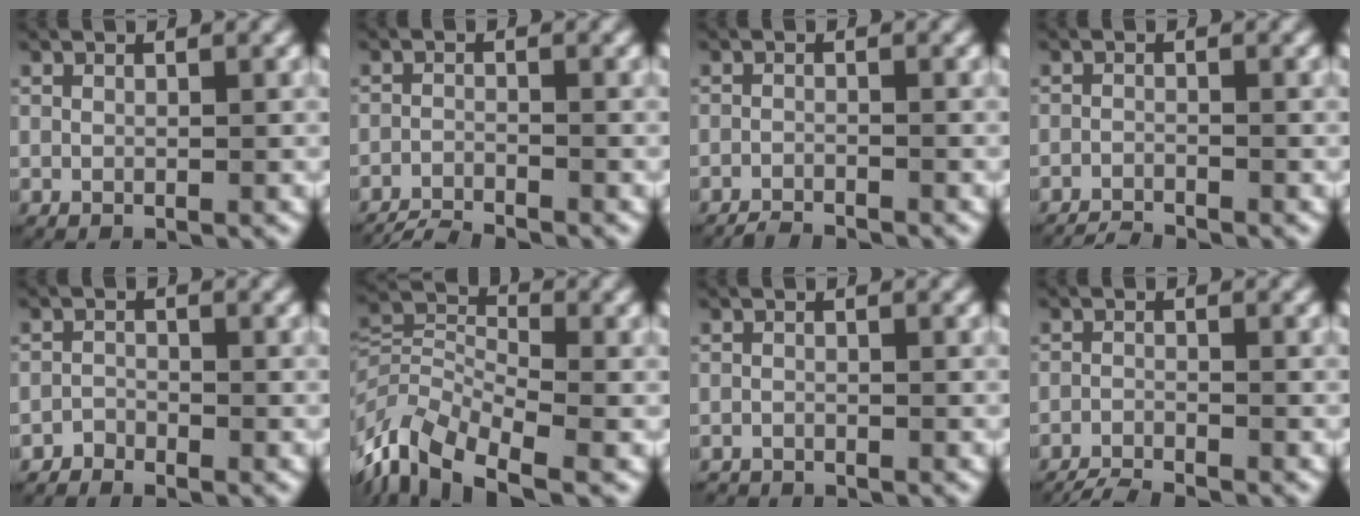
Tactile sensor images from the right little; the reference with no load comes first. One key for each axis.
{"total": 4.4, "fx": -4.3, "fy": 1.1, "fz": 0.6, "tx": -0.016, "ty": -0.017, "tz": -0.068}
{"total": 2.8, "fx": -2.7, "fy": 0.5, "fz": 0.2, "tx": -0.006, "ty": -0.011, "tz": -0.044}
{"total": 3.2, "fx": -3.1, "fy": 0.7, "fz": 0.3, "tx": -0.010, "ty": -0.014, "tz": -0.050}
{"total": 1.6, "fx": -1.5, "fy": 0.6, "fz": -0.2, "tx": -0.002, "ty": -0.008, "tz": -0.030}
{"total": 9.4, "fx": -4.3, "fy": 6.7, "fz": 5.1, "tx": -0.124, "ty": -0.044, "tz": -0.063}
{"total": 1.1, "fx": -1.0, "fy": 0.2, "fz": -0.2, "tx": 0.001, "ty": -0.008, "tz": -0.017}
{"total": 5.1, "fx": -4.8, "fy": 1.3, "fz": 0.8, "tx": -0.017, "ty": -0.020, "tz": -0.075}